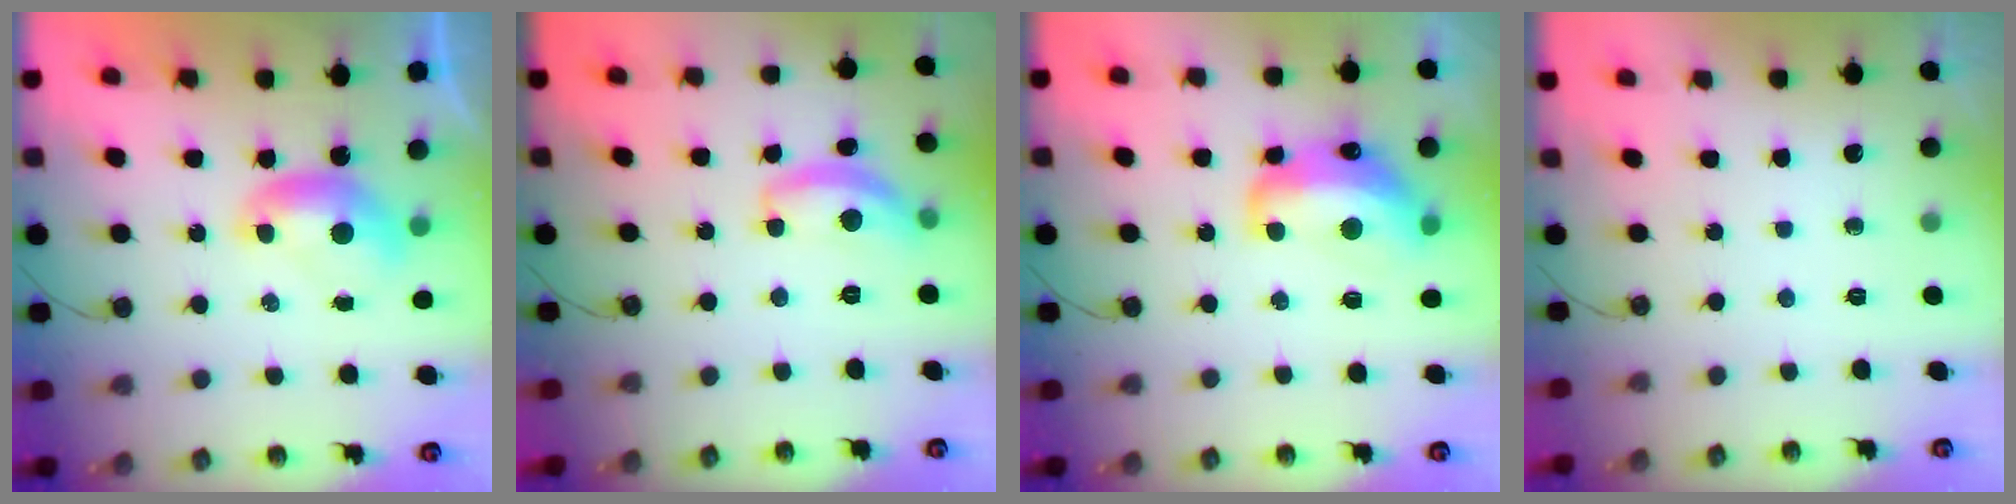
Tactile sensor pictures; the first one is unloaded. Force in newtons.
{"total": 7.7, "press": 7.7, "slide": 0.6}
{"total": 8.5, "press": 8.4, "slide": 1.2}
{"total": 0.0}